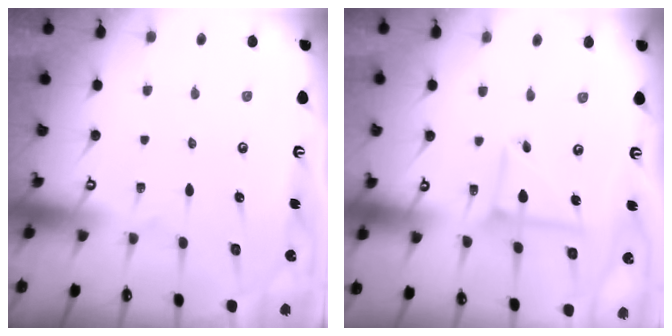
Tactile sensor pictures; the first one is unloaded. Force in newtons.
{"total": 7.9, "press": 7.9, "slide": 0.6}